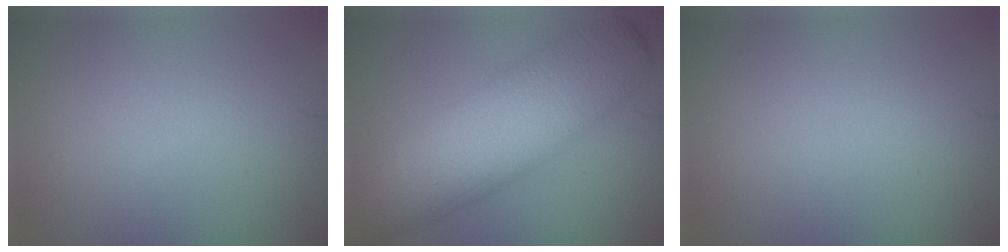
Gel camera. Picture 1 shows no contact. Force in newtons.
{"total": 10.8, "press": 10.8, "slide": 0.2}
{"total": 0.0}